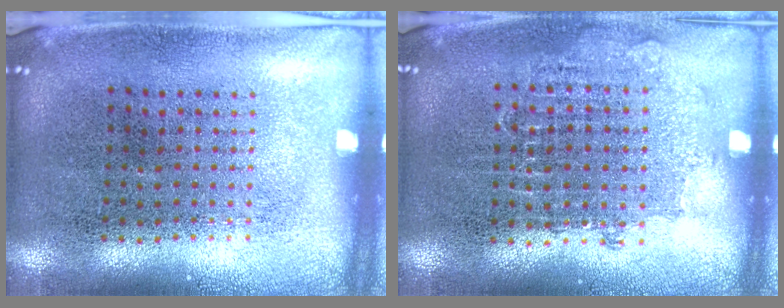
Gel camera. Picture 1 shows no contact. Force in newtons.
{"total": 0.5, "press": 0.5, "slide": 0.1}